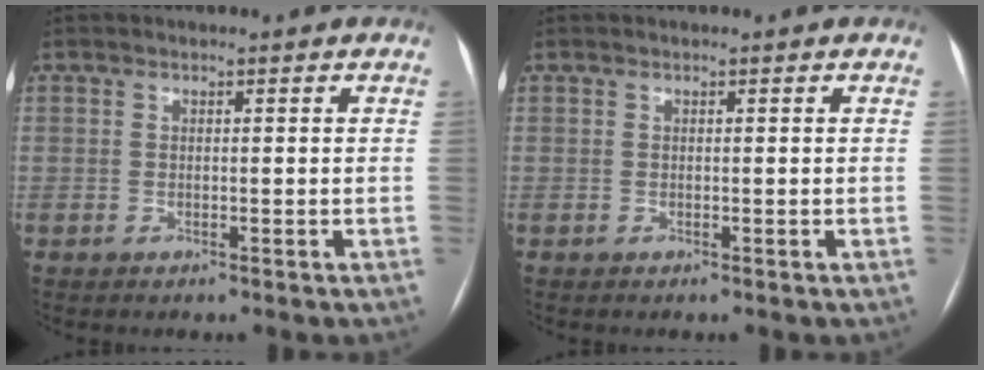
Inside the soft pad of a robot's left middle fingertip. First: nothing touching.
{"total": 0.0}